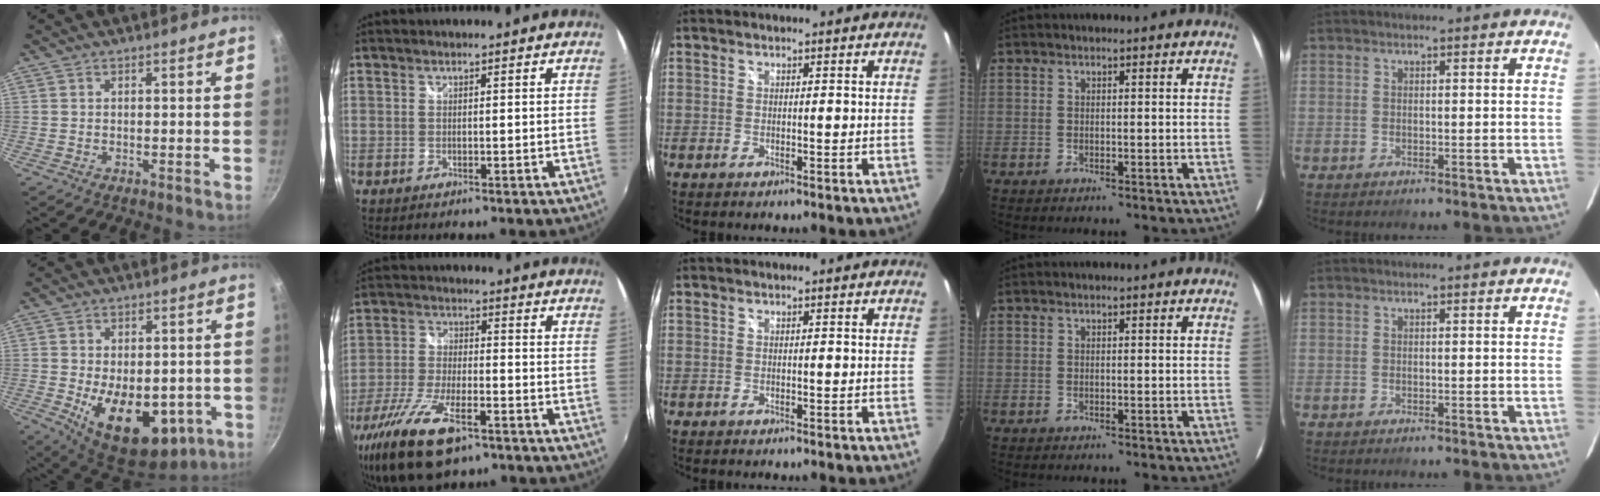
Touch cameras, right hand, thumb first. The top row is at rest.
{"thumb": {"total": 18.1, "force": [-4.5, 10.7, 13.9], "torque": [-0.171, -0.013, -0.045]}, "index": {"total": 16.8, "force": [-10.4, 6.5, 11.5], "torque": [-0.249, -0.043, -0.192]}}